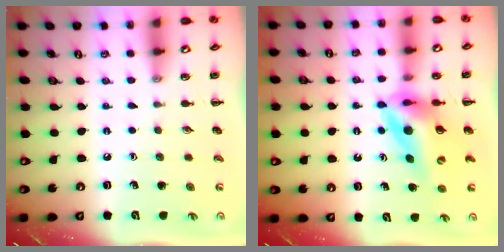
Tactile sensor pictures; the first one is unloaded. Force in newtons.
{"total": 11.2, "press": 10.6, "slide": 3.5}